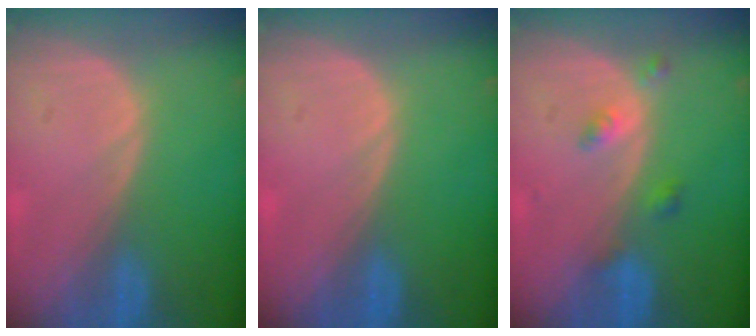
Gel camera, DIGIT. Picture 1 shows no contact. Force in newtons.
{"total": 0.0}
{"total": 2.9, "press": 2.9, "slide": 0.2}